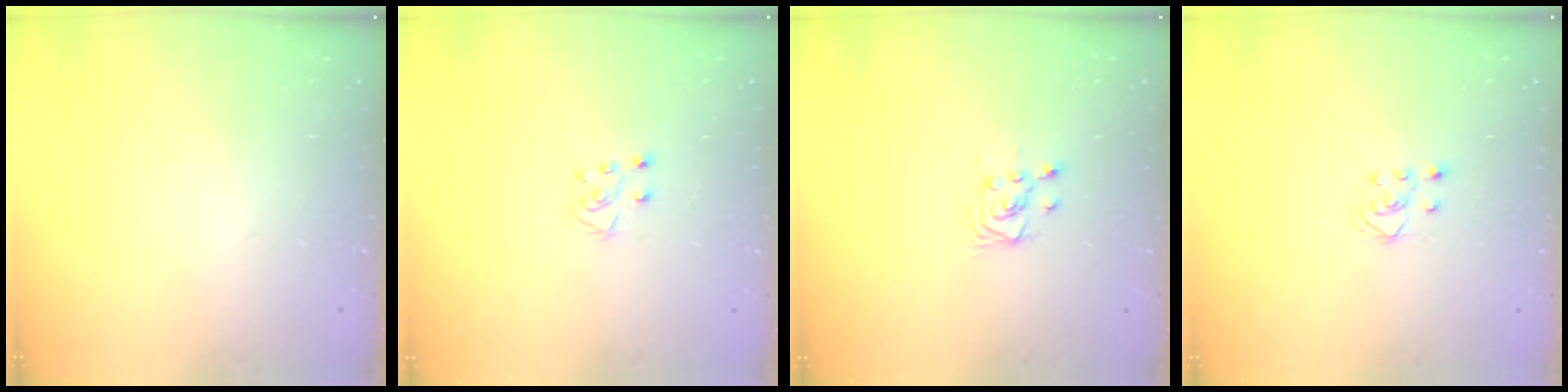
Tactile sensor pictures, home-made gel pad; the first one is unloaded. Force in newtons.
{"total": 5.0, "press": 4.9, "slide": 0.4}
{"total": 3.8, "press": 3.7, "slide": 0.4}
{"total": 3.4, "press": 3.4, "slide": 0.3}